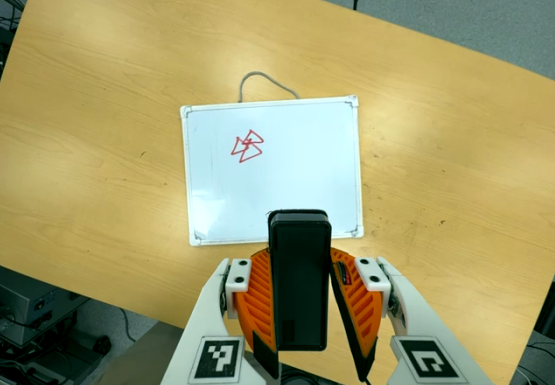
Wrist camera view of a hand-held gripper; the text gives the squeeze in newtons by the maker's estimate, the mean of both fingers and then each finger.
{"total": 5.1, "left": 4.2, "right": 6.1}